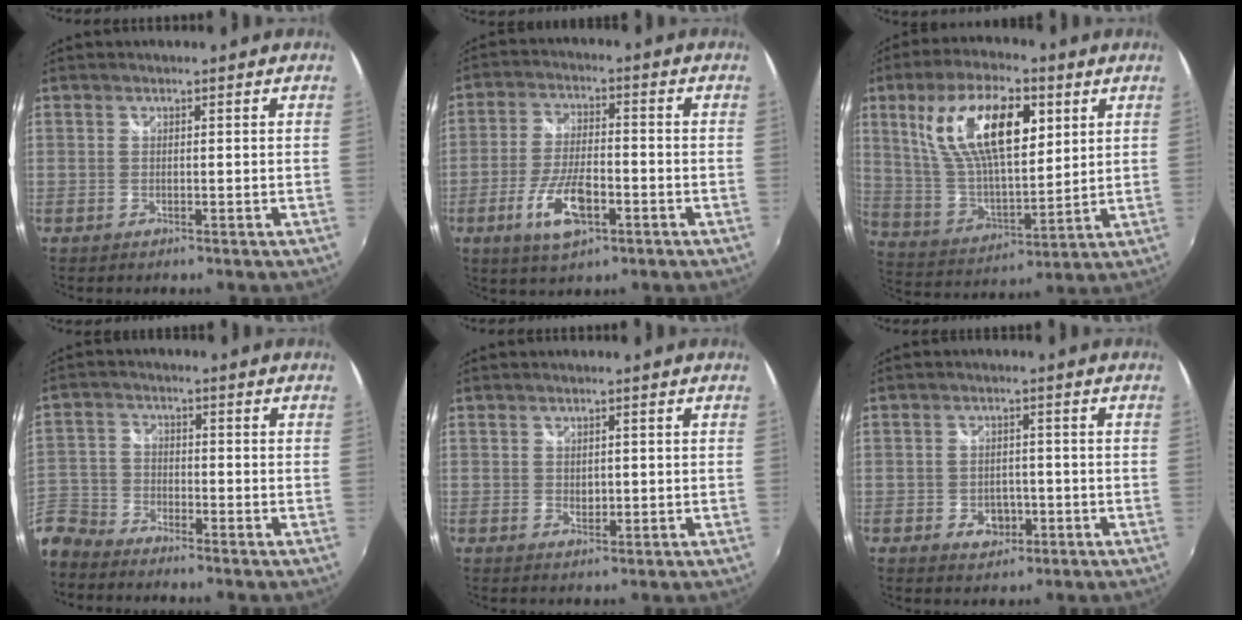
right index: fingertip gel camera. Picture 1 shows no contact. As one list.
[{"total": 10.2, "force": [-4.3, 4.0, 8.4], "torque": [-0.175, -0.010, -0.077]}, {"total": 19.3, "force": [7.5, 8.3, 15.8], "torque": [-0.295, 0.013, 0.146]}, {"total": 8.7, "force": [-7.1, 4.7, 2.0], "torque": [-0.066, 0.008, -0.156]}, {"total": 1.8, "force": [0.2, 1.4, 1.1], "torque": [-0.016, 0.000, 0.004]}, {"total": 4.8, "force": [-1.7, 3.8, 2.4], "torque": [-0.049, 0.002, -0.018]}]